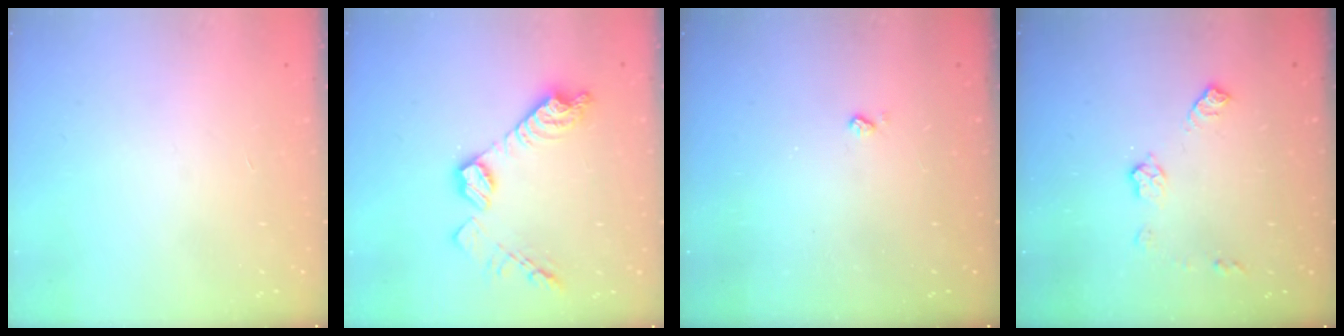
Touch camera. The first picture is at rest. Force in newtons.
{"total": 14.1, "press": 14.1, "slide": 0.8}
{"total": 2.5, "press": 2.5, "slide": 0.5}
{"total": 7.7, "press": 7.7, "slide": 0.2}